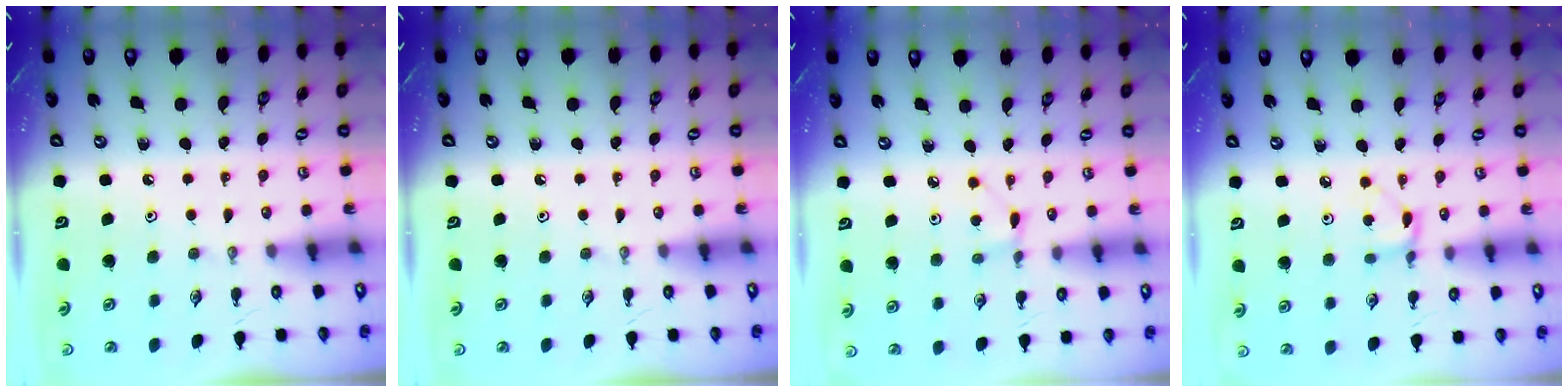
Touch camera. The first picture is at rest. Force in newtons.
{"total": 0.0}
{"total": 2.7, "press": 2.7, "slide": 0.3}
{"total": 3.8, "press": 3.8, "slide": 0.4}